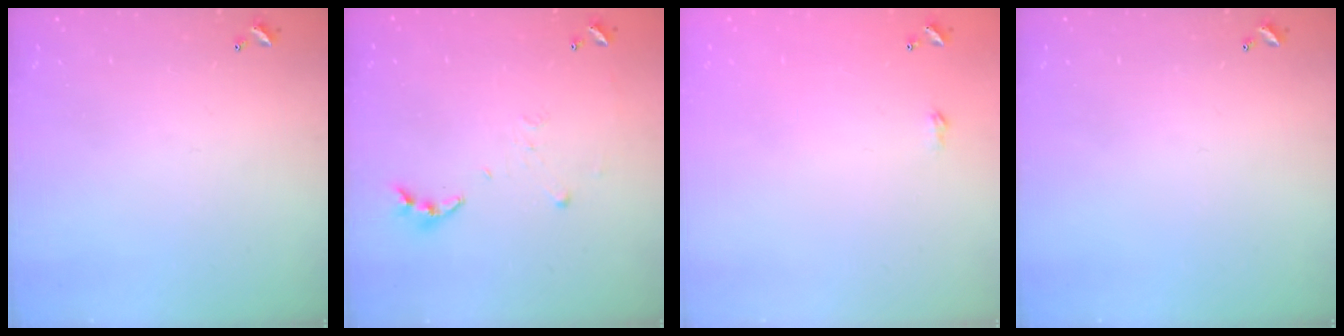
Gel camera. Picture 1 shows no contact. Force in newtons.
{"total": 5.8, "press": 5.8, "slide": 0.6}
{"total": 1.8, "press": 1.8, "slide": 0.3}
{"total": 0.0}